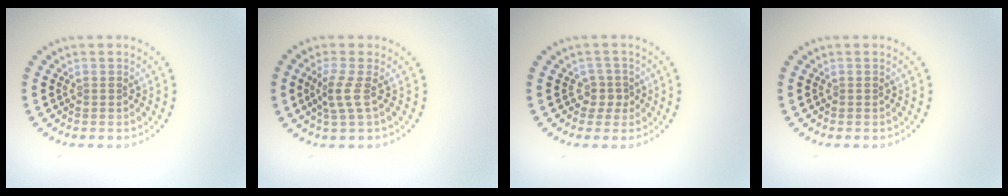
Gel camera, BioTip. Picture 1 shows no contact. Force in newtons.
{"total": 2.1, "press": 1.5, "slide": 1.5}
{"total": 1.7, "press": 1.1, "slide": 1.3}
{"total": 0.0}